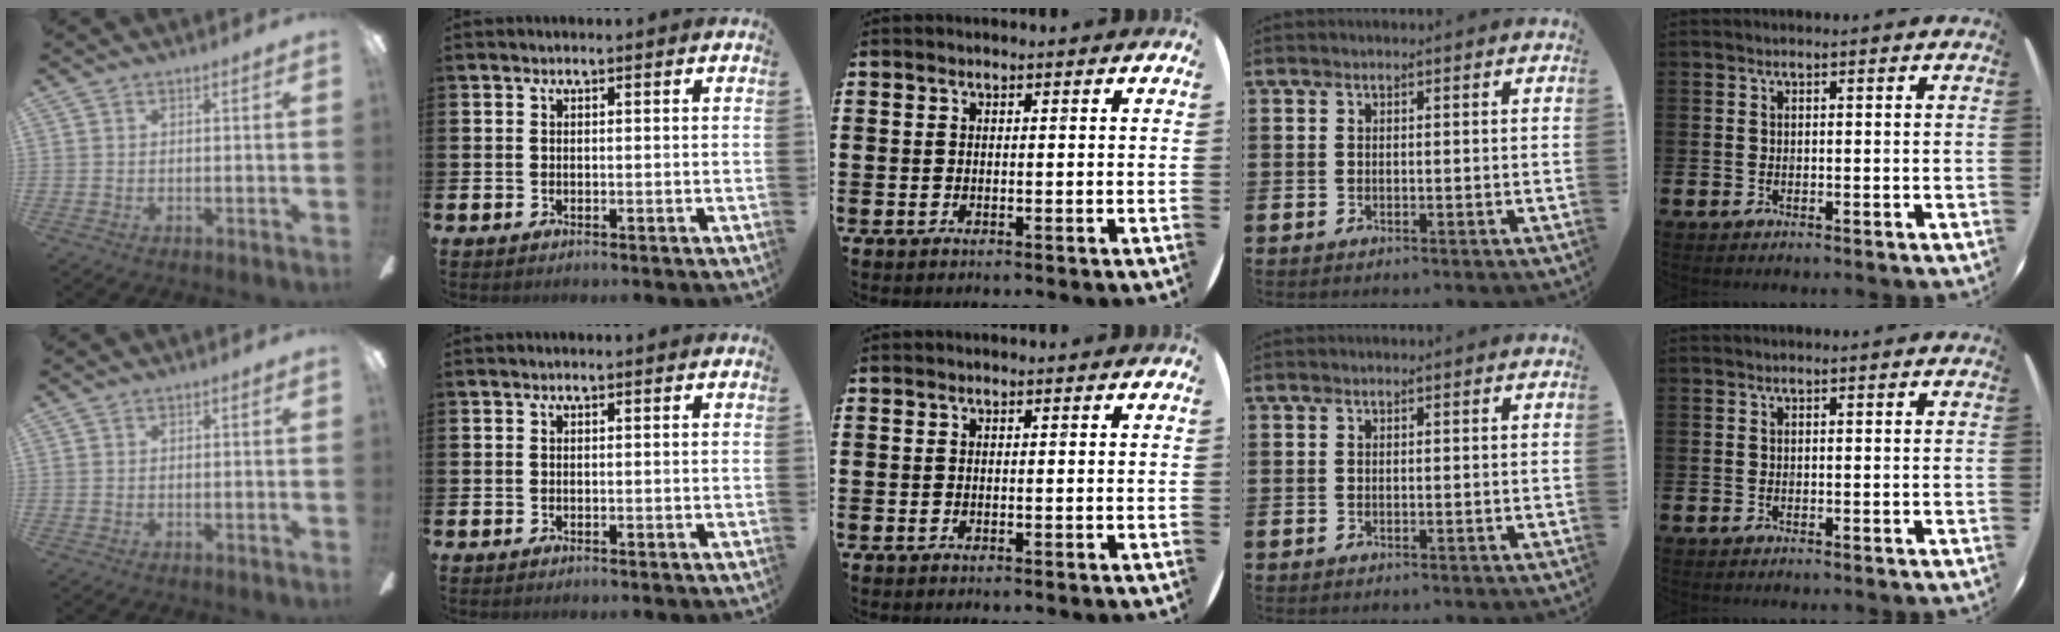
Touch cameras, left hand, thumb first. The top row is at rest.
{}